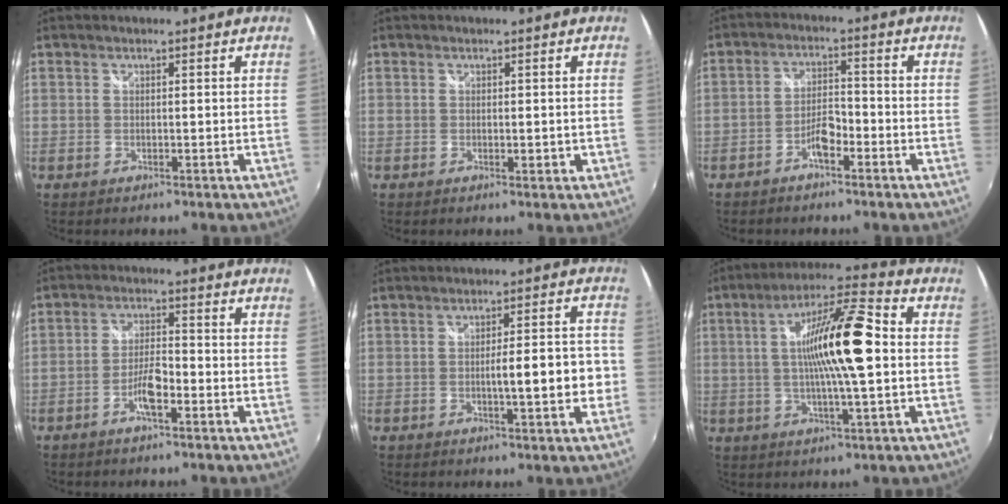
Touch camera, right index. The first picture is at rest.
{"total": 1.5, "force": [-0.1, 0.6, 1.4], "torque": [-0.018, -0.001, -0.001]}
{"total": 4.4, "force": [-2.8, 1.4, 3.1], "torque": [-0.066, 0.008, -0.048]}
{"total": 5.0, "force": [-2.7, 1.2, 4.1], "torque": [-0.086, 0.004, -0.050]}
{"total": 8.1, "force": [-1.6, 1.5, 7.7], "torque": [-0.119, 0.001, -0.017]}
{"total": 15.0, "force": [0.5, 2.0, 14.9], "torque": [-0.265, 0.011, 0.000]}